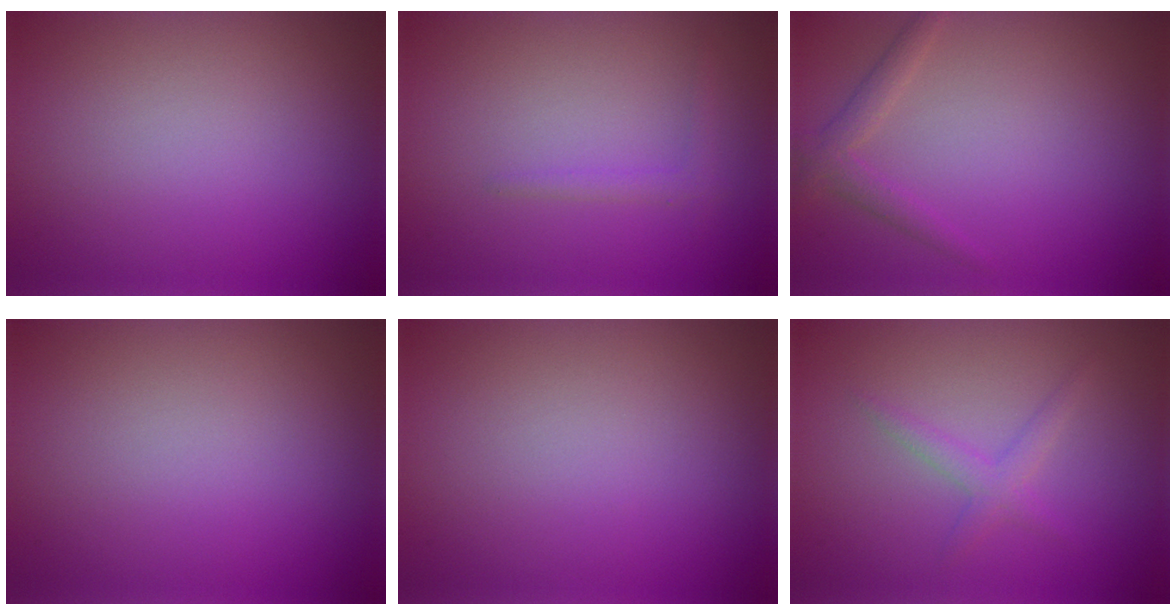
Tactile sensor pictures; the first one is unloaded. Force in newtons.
{"total": 1.1, "press": 1.1, "slide": 0.1}
{"total": 1.9, "press": 1.9, "slide": 0.2}
{"total": 0.0}
{"total": 0.0}
{"total": 1.8, "press": 1.8, "slide": 0.1}